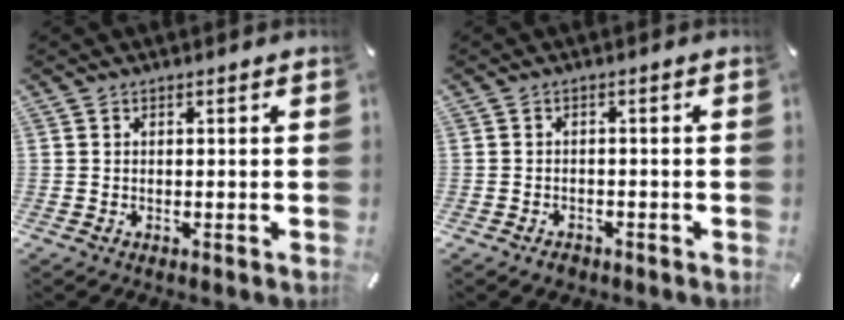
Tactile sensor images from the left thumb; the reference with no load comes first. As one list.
[{"total": 1.9, "force": [-1.4, 1.1, 0.6], "torque": [-0.012, 0.009, -0.031]}]